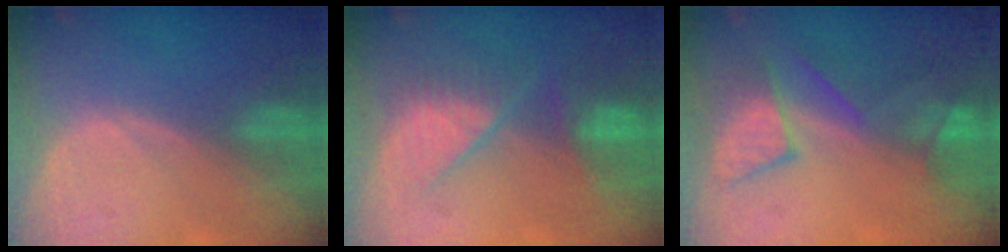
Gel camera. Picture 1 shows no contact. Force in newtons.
{"total": 9.4, "press": 7.9, "slide": 5.0}
{"total": 8.2, "press": 7.9, "slide": 2.4}